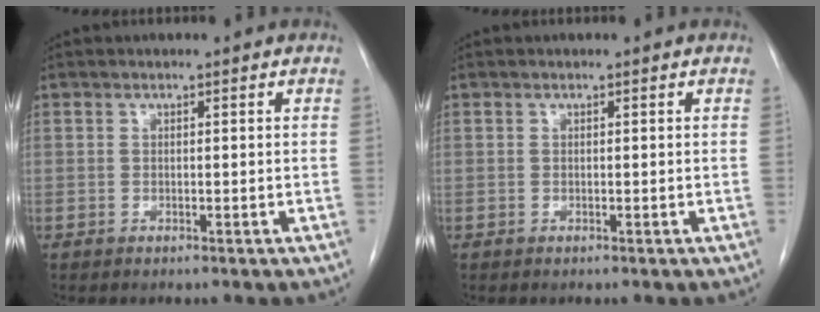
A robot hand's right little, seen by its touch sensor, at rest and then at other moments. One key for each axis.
{"total": 0.0}